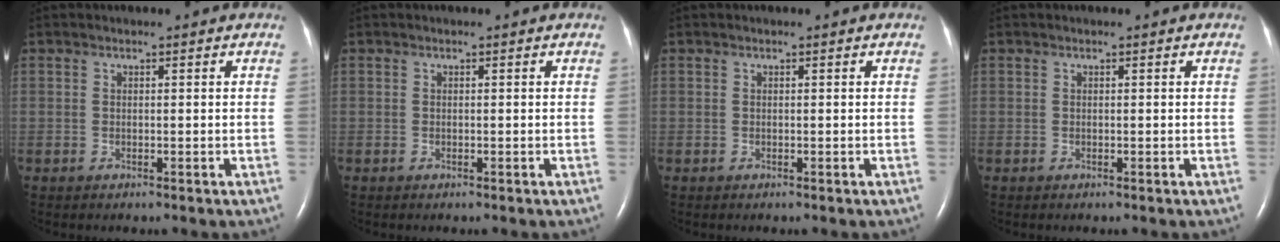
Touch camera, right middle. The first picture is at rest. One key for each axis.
{"total": 0.0}
{"total": 0.0}
{"total": 0.0}